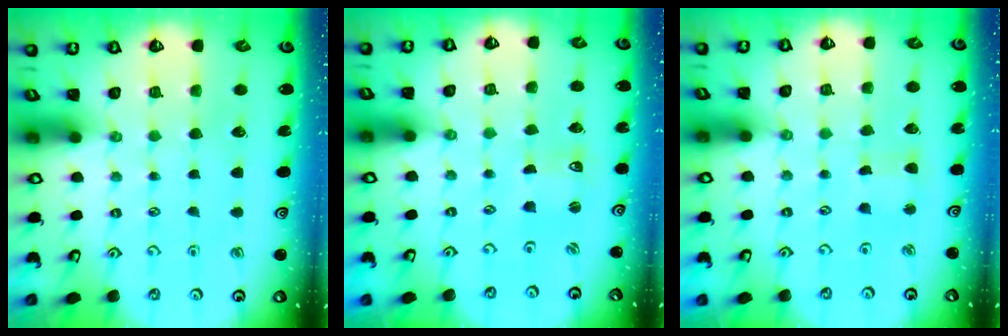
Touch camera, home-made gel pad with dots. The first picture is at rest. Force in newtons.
{"total": 0.6, "press": 0.6, "slide": 0.1}
{"total": 2.9, "press": 2.9, "slide": 0.3}